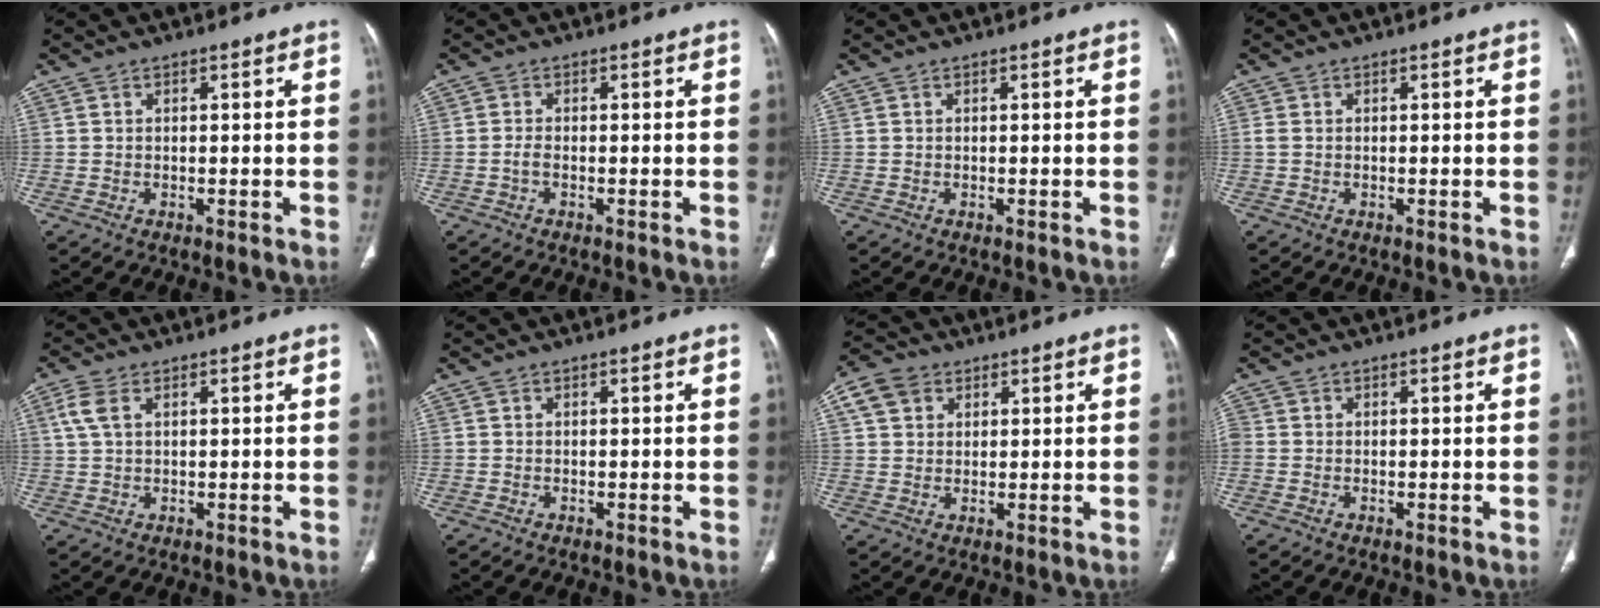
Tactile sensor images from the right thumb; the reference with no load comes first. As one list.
[{"total": 1.2, "force": [-0.5, 0.5, 1.0], "torque": [-0.023, 0.000, -0.012]}, {"total": 0.0}, {"total": 0.7, "force": [0.0, 0.4, 0.5], "torque": [-0.015, -0.001, 0.000]}, {"total": 3.8, "force": [1.4, 2.1, 2.9], "torque": [-0.078, 0.013, 0.033]}, {"total": 0.0}, {"total": 6.0, "force": [2.6, 4.7, 2.7], "torque": [-0.039, 0.007, 0.048]}, {"total": 0.9, "force": [-0.3, 0.5, 0.7], "torque": [-0.026, -0.001, -0.010]}]